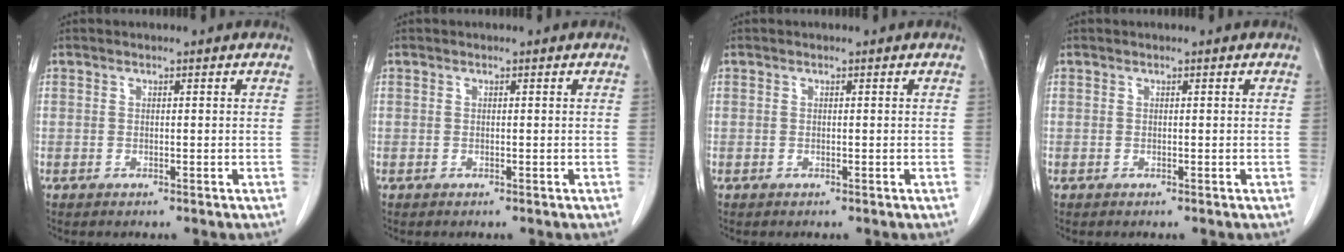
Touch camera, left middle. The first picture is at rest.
{"total": 0.0}
{"total": 0.0}
{"total": 0.0}